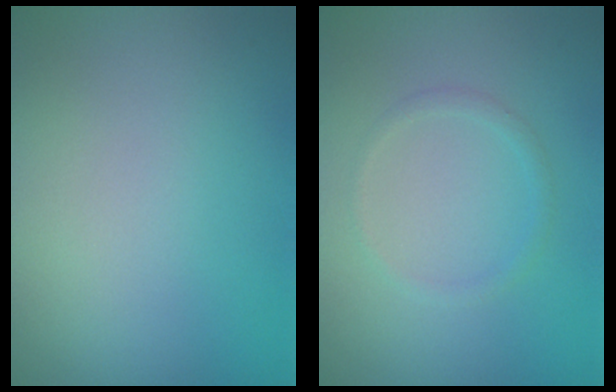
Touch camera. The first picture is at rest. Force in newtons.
{"total": 0.9, "press": 0.9, "slide": 0.1}